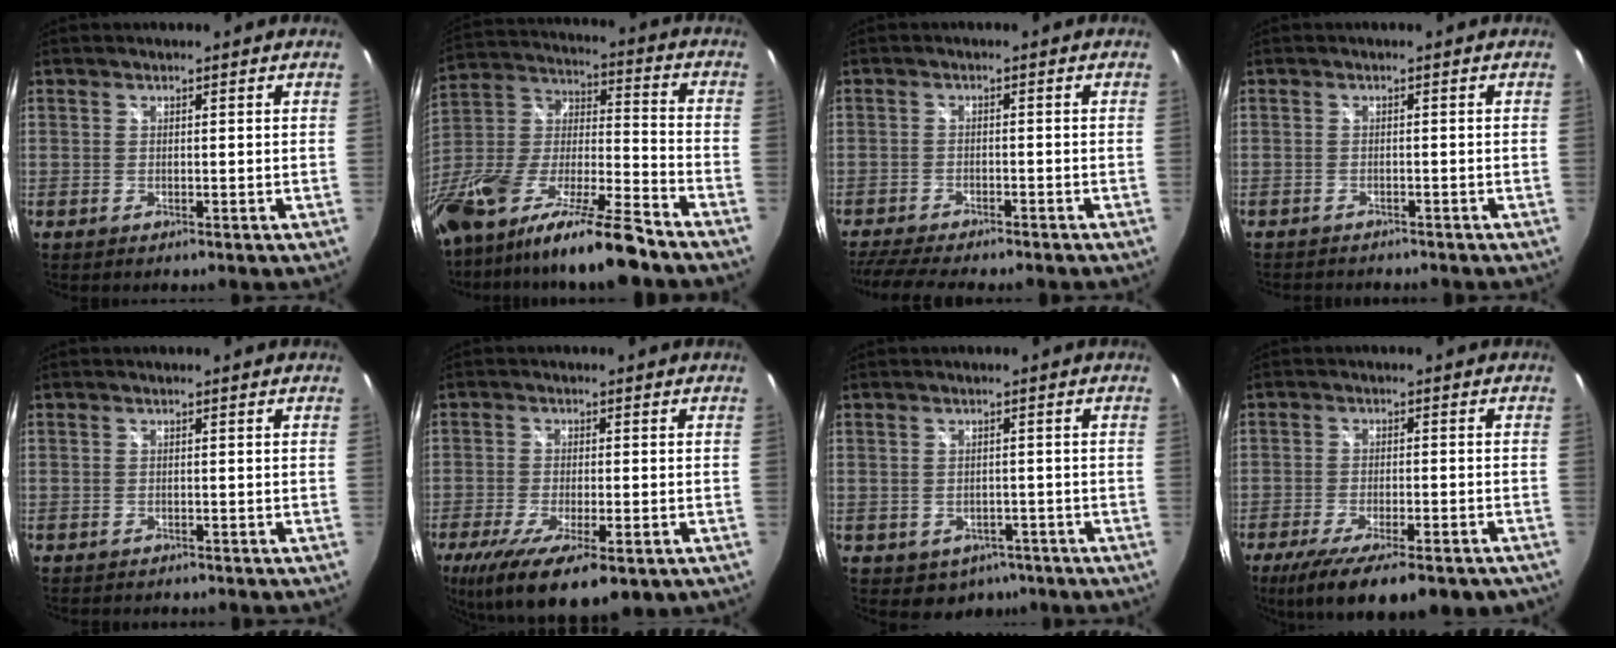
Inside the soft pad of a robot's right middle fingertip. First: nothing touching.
{"total": 22.0, "force": [-16.1, 3.0, 14.7], "torque": [-0.275, -0.030, -0.294]}
{"total": 9.5, "force": [-8.5, 1.3, 4.2], "torque": [-0.104, -0.025, -0.137]}
{"total": 3.9, "force": [-3.6, 1.0, 1.1], "torque": [-0.026, -0.013, -0.052]}
{"total": 2.1, "force": [-1.9, 0.7, 0.6], "torque": [-0.013, -0.012, -0.026]}
{"total": 16.7, "force": [-9.6, 5.9, 12.4], "torque": [-0.245, -0.062, -0.147]}
{"total": 5.4, "force": [-3.1, 4.1, 1.8], "torque": [-0.037, -0.001, -0.029]}
{"total": 17.2, "force": [-12.5, 5.1, 10.6], "torque": [-0.199, -0.054, -0.182]}